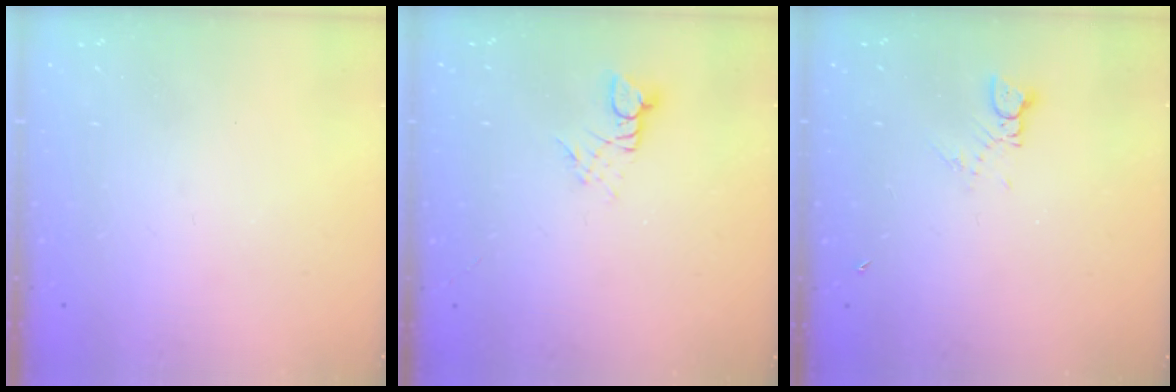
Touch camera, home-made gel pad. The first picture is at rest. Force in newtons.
{"total": 3.3, "press": 3.3, "slide": 0.4}
{"total": 2.0, "press": 2.0, "slide": 0.1}